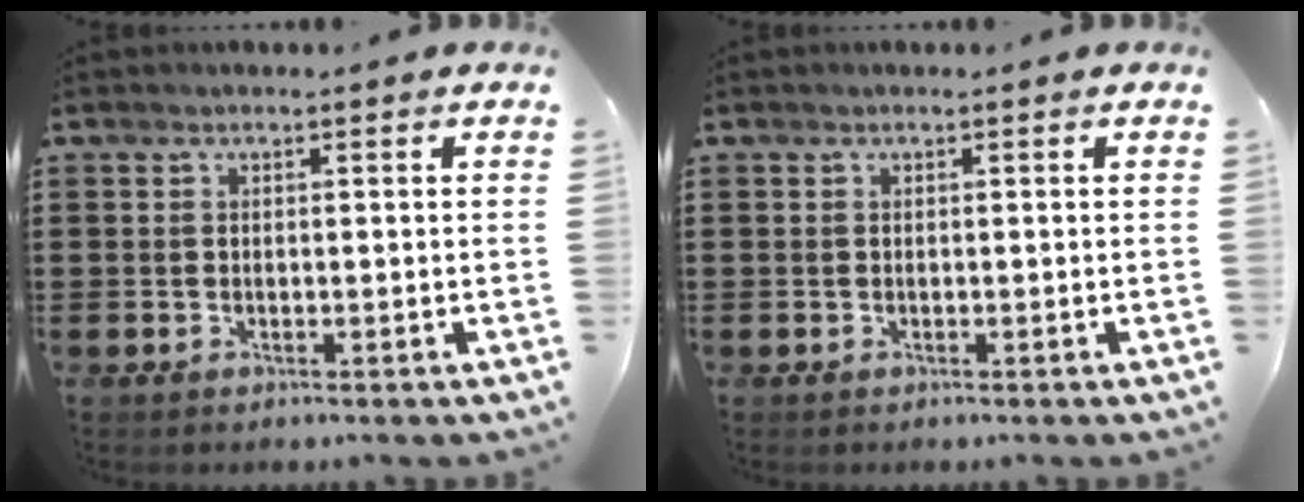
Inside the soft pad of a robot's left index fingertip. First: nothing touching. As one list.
[{"total": 0.0}]